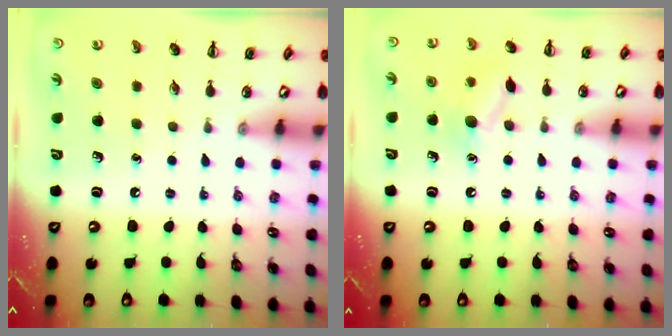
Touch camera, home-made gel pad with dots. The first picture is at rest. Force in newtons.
{"total": 10.0, "press": 9.9, "slide": 1.5}